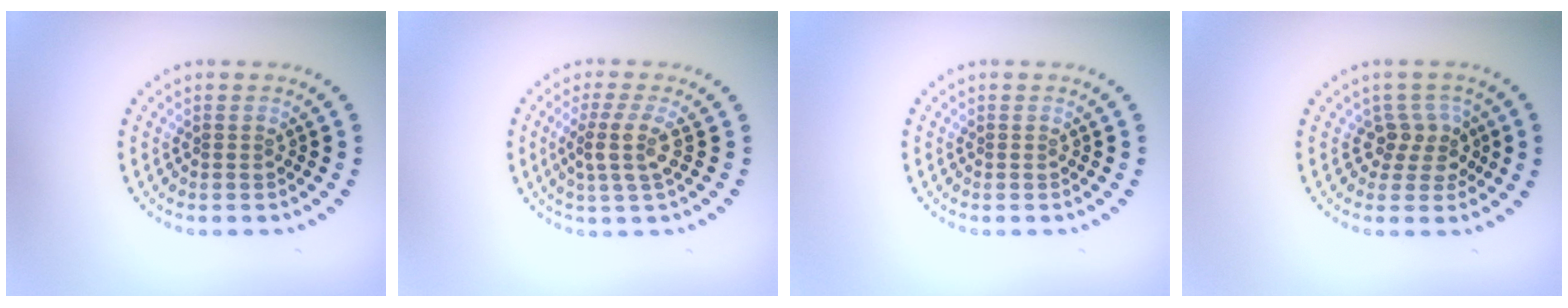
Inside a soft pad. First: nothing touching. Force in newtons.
{"total": 2.8, "press": 2.2, "slide": 1.8}
{"total": 0.0}
{"total": 2.6, "press": 2.0, "slide": 1.7}